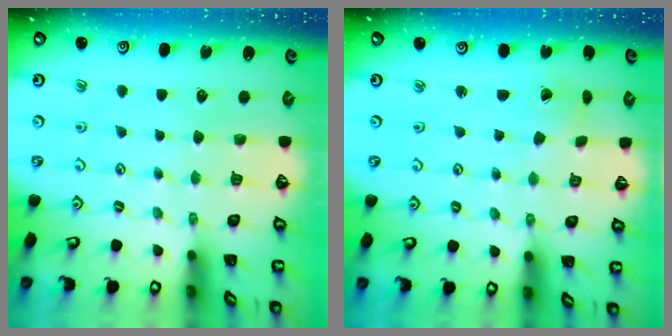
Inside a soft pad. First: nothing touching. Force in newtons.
{"total": 0.7, "press": 0.7, "slide": 0.1}